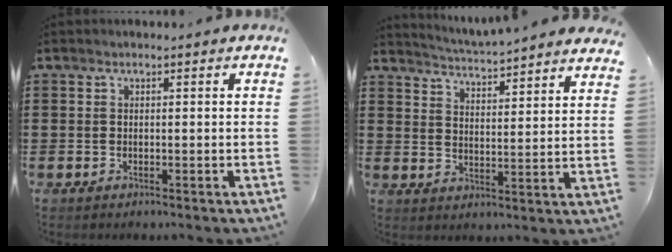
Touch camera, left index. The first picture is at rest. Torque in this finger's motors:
{"motor_torque": [1.01, -1.13, 0.19, 0.10]}